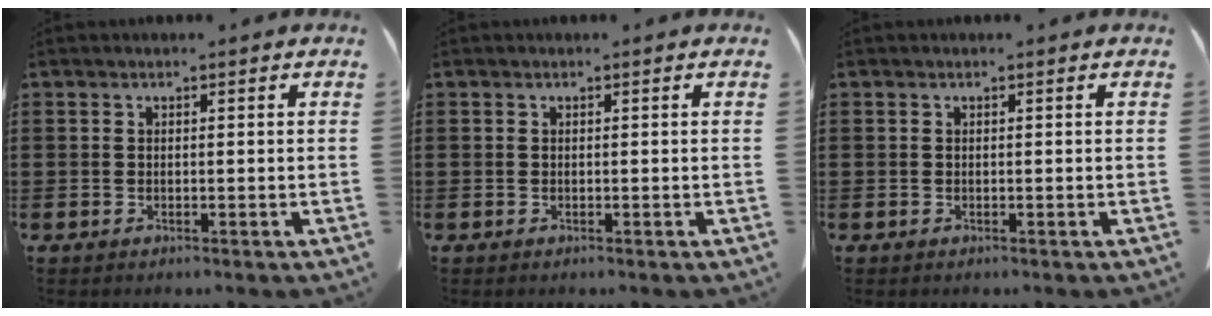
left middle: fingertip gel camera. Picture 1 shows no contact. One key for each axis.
{"total": 0.0}
{"total": 0.0}